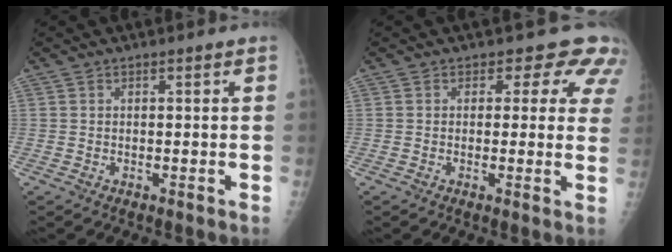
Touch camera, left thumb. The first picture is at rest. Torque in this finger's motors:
{"motor_torque": [-0.15, 0.07, -0.10, -0.24, 0.06]}